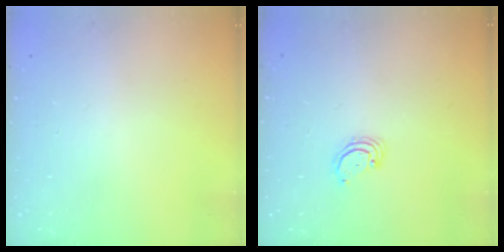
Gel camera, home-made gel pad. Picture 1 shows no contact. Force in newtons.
{"total": 2.8, "press": 2.8, "slide": 0.2}